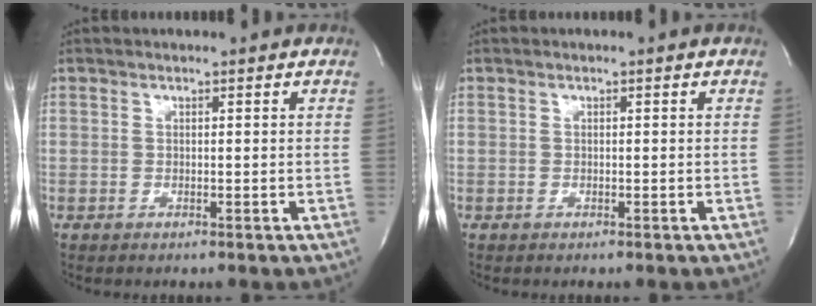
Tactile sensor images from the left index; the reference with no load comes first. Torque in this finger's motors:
{"motor_torque": [0.00, 0.00, 0.00, 0.00]}